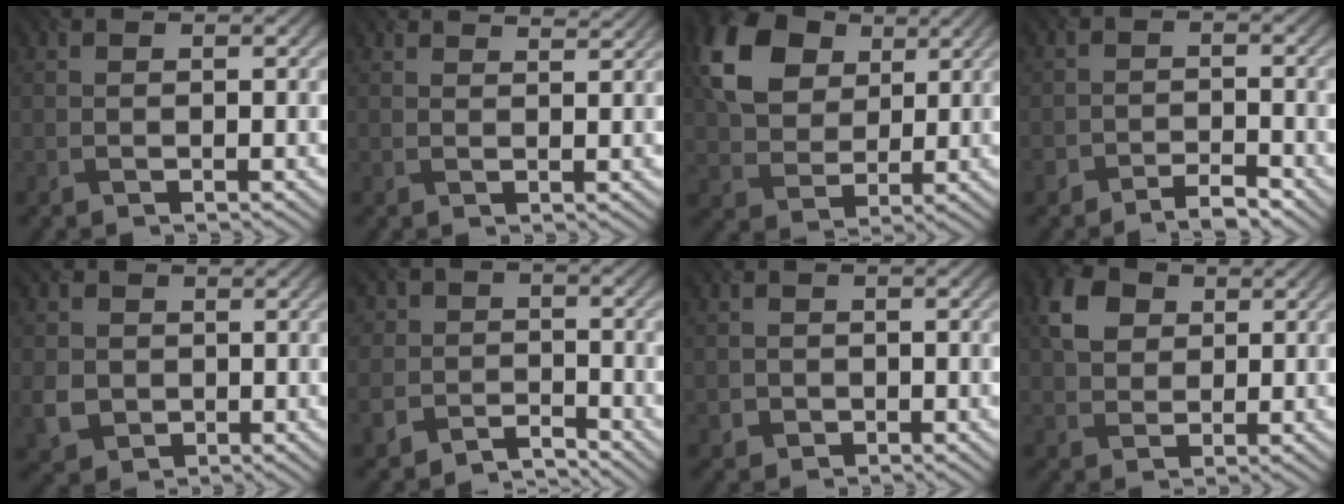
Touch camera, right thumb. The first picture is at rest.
{"total": 2.1, "force": [2.1, 0.0, 0.2], "torque": [-0.014, -0.007, 0.030]}
{"total": 12.1, "force": [5.2, 8.4, 7.0], "torque": [-0.186, 0.021, 0.089]}
{"total": 2.5, "force": [-2.3, 0.8, 0.6], "torque": [-0.006, 0.003, -0.048]}
{"total": 4.4, "force": [0.0, 4.2, 1.5], "torque": [-0.058, -0.016, -0.007]}
{"total": 4.5, "force": [-3.6, 2.7, 0.7], "torque": [-0.017, -0.010, -0.080]}
{"total": 0.9, "force": [-0.1, 0.9, -0.3], "torque": [0.008, -0.006, -0.007]}
{"total": 4.9, "force": [1.9, 3.8, 2.5], "torque": [-0.066, 0.006, 0.031]}